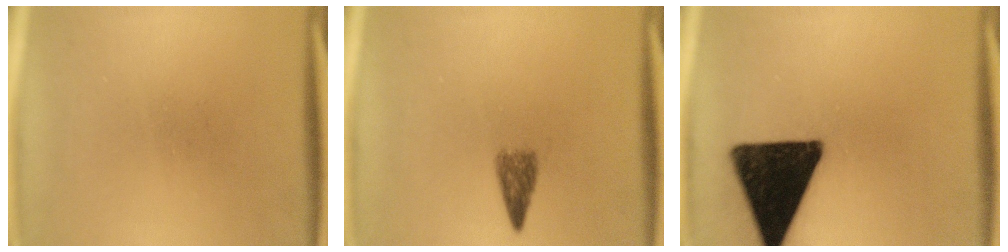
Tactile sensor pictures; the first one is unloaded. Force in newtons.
{"total": 2.5}
{"total": 18.8}